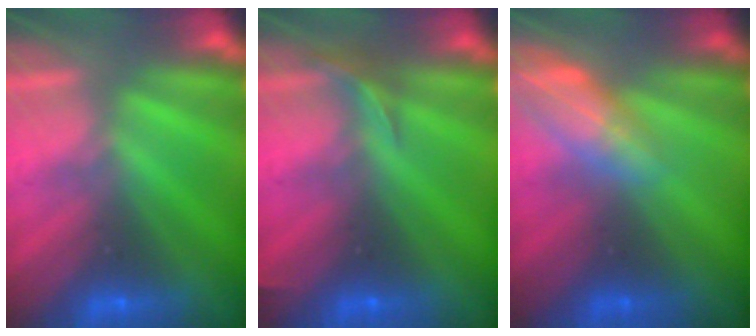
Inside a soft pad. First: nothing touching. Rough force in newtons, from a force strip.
{"total": 2.9}
{"total": 2.6}